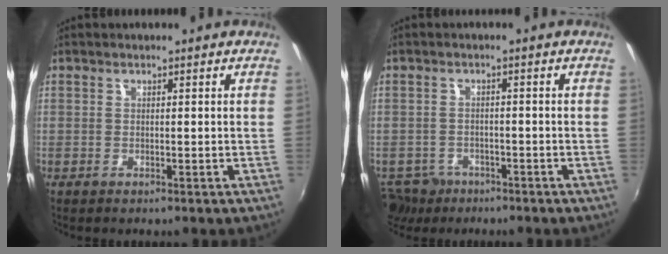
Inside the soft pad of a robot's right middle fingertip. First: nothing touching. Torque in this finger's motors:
{"motor_torque": [-0.49, -0.08, -0.17, -0.04]}